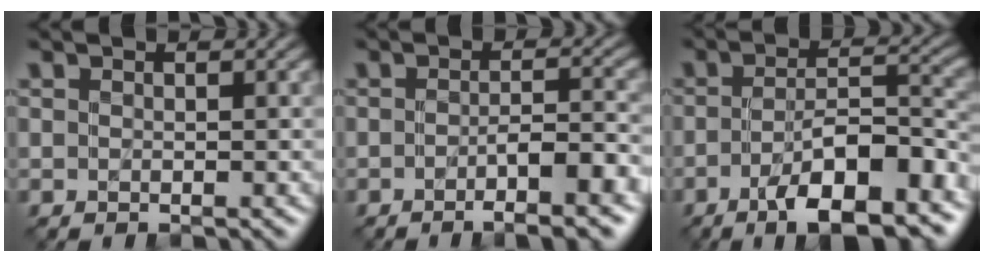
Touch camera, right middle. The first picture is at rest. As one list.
[{"total": 5.4, "force": [-2.4, 1.3, 4.7], "torque": [-0.057, 0.007, -0.037]}, {"total": 10.3, "force": [-5.3, 3.5, 8.1], "torque": [-0.125, 0.001, -0.080]}]